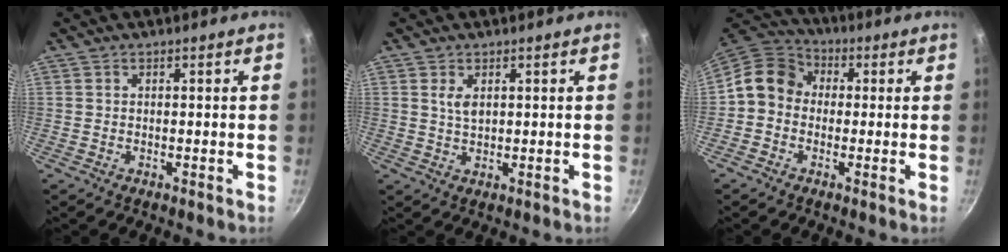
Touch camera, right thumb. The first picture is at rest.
{"total": 2.3, "force": [1.0, 1.1, 1.8], "torque": [-0.032, -0.006, 0.024]}
{"total": 9.7, "force": [-0.4, 8.3, 5.1], "torque": [-0.081, 0.034, -0.023]}